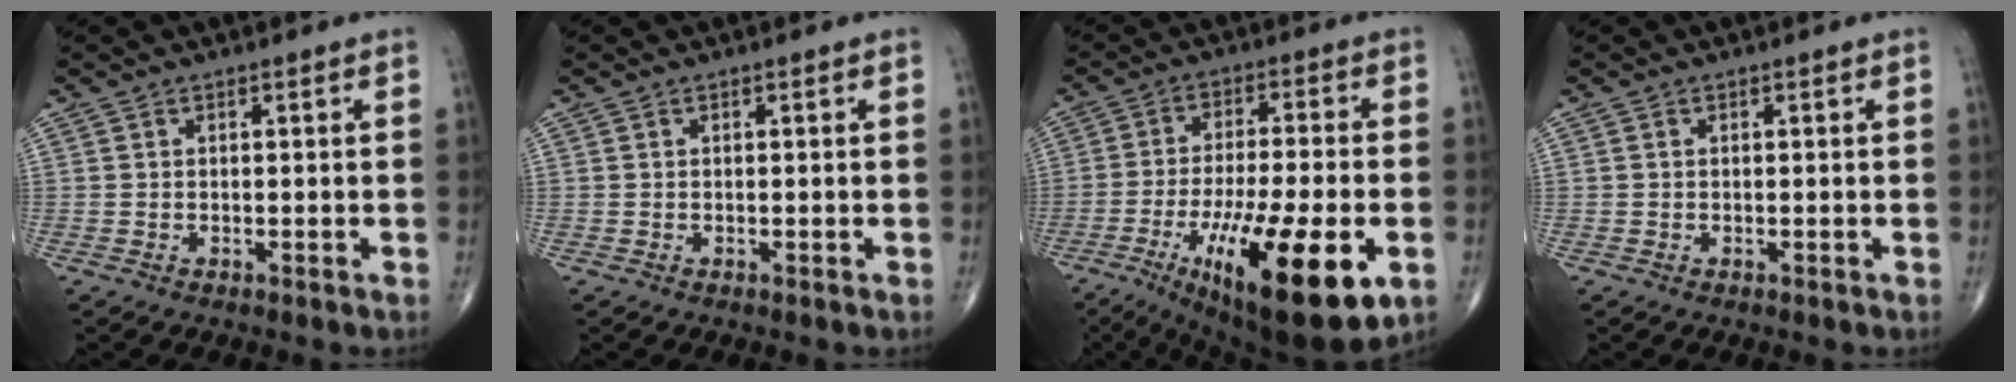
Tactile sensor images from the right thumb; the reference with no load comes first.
{"total": 0.0}
{"total": 23.3, "force": [-8.4, 6.6, 20.7], "torque": [-0.324, -0.009, -0.120]}
{"total": 0.0}